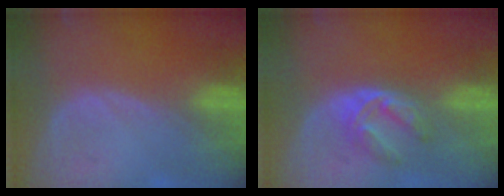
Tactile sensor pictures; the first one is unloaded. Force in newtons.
{"total": 6.2, "press": 5.0, "slide": 3.6}